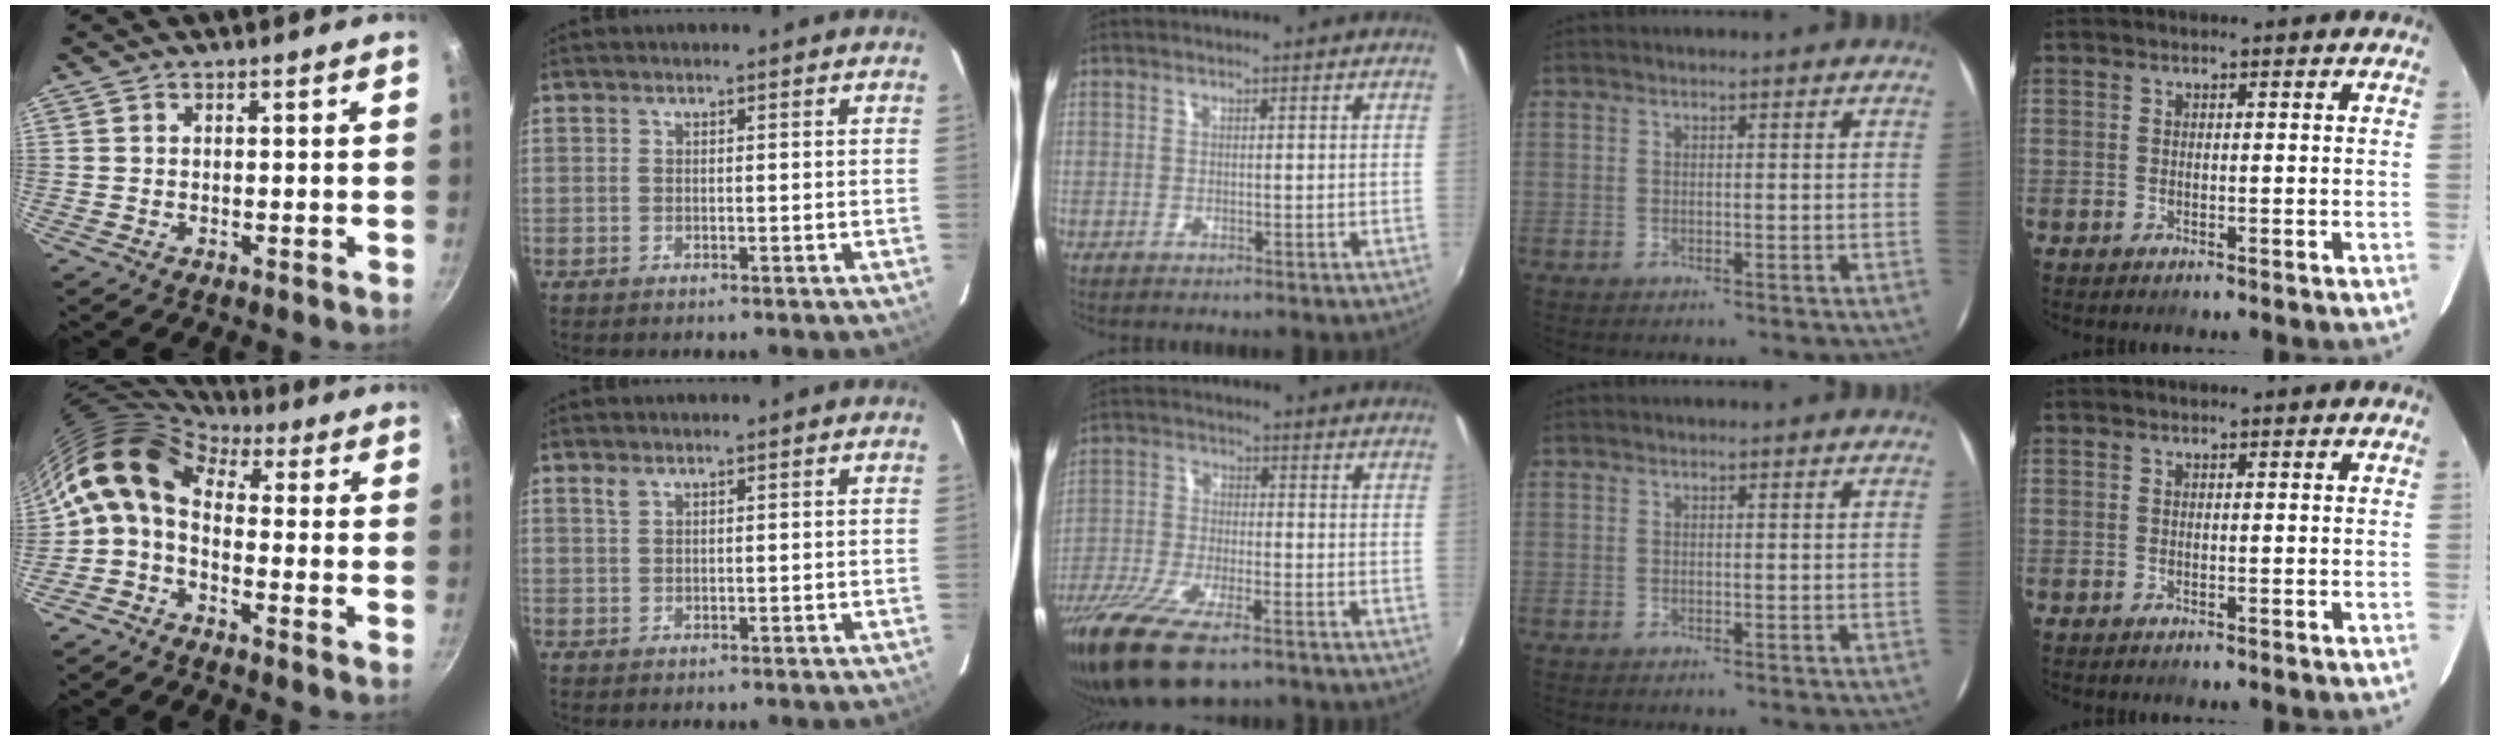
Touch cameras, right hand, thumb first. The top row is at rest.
{"thumb": {"total": 9.7, "force": [1.2, 5.9, 7.7], "torque": [-0.139, 0.026, 0.003]}, "index": {"total": 1.0, "force": [0.7, 0.4, 0.6], "torque": [-0.012, 0.002, 0.015]}, "middle": {"total": 14.6, "force": [-10.2, 4.2, 9.5], "torque": [-0.207, -0.049, -0.191]}}